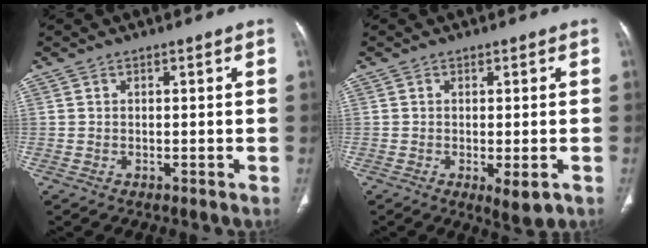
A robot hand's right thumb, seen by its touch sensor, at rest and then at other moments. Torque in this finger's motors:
{"motor_torque": [-0.26, 0.12, -0.27, -0.04, -0.03]}